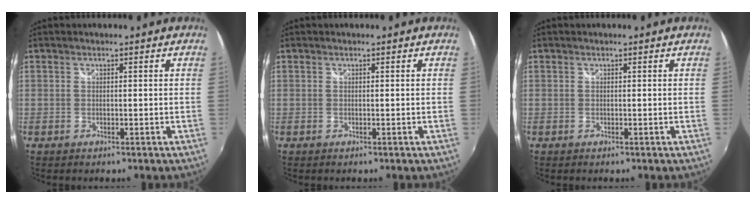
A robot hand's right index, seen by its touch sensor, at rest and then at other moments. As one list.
[{"total": 0.0}, {"total": 0.0}]